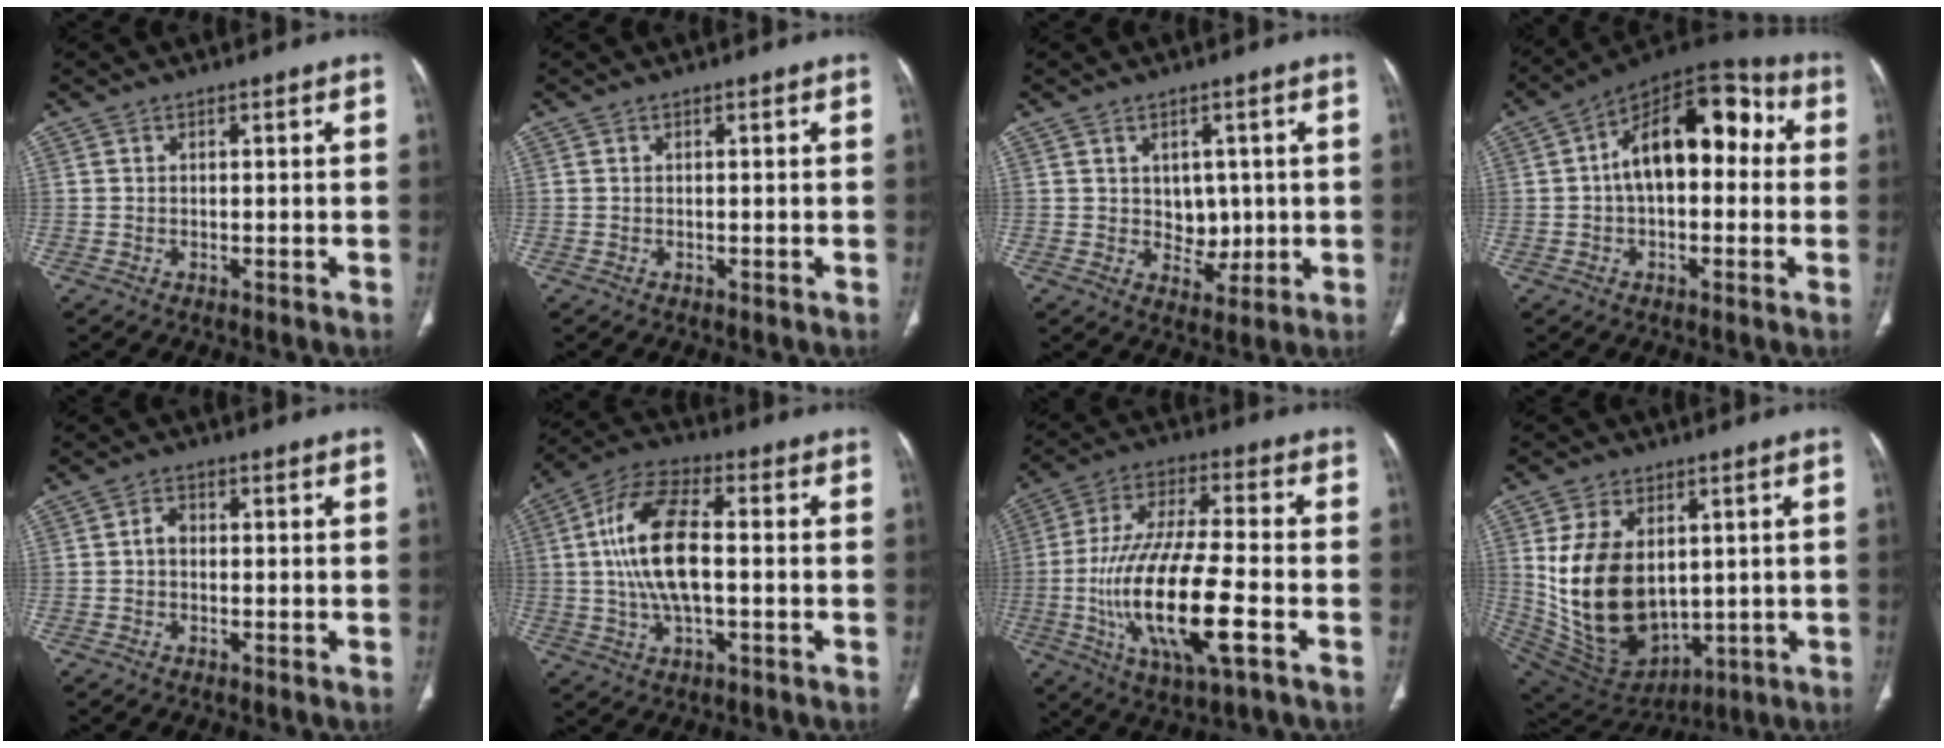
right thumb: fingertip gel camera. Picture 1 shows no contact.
{"total": 0.0}
{"total": 5.3, "force": [0.6, 4.1, 3.3], "torque": [-0.015, -0.009, 0.018]}
{"total": 16.9, "force": [1.7, 9.6, 13.8], "torque": [-0.183, 0.053, 0.015]}
{"total": 2.0, "force": [-0.2, 1.5, 1.4], "torque": [-0.019, 0.008, -0.010]}
{"total": 14.3, "force": [0.1, 6.5, 12.8], "torque": [-0.257, 0.023, -0.004]}
{"total": 19.7, "force": [-5.1, 5.8, 18.2], "torque": [-0.372, 0.014, -0.086]}
{"total": 19.4, "force": [1.9, 12.9, 14.3], "torque": [-0.250, -0.020, 0.071]}